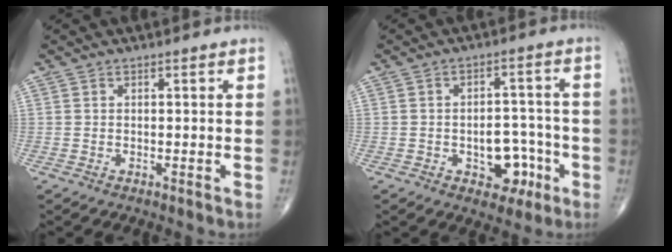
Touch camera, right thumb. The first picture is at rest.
{"total": 8.1, "force": [-3.1, 5.3, 5.2], "torque": [-0.032, 0.034, -0.035]}